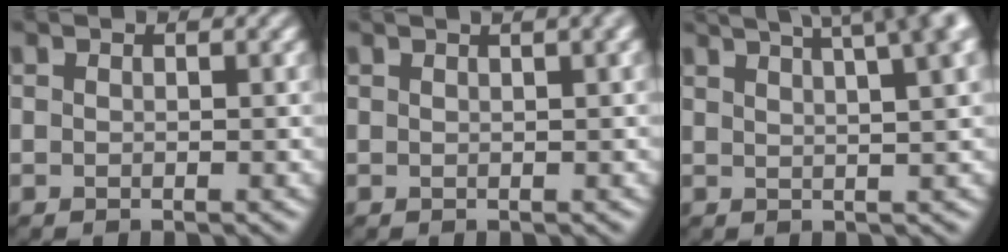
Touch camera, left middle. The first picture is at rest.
{"total": 4.5, "force": [2.7, 1.9, 3.1], "torque": [-0.013, 0.039, 0.014]}
{"total": 12.9, "force": [8.2, 4.8, 8.7], "torque": [-0.077, 0.067, 0.082]}